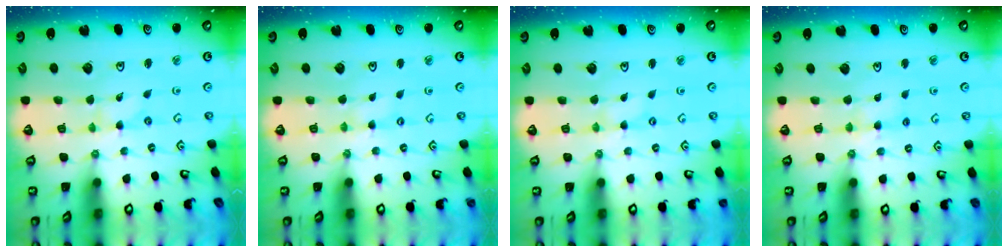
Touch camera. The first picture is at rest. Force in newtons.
{"total": 1.5, "press": 1.5, "slide": 0.2}
{"total": 0.6, "press": 0.6, "slide": 0.1}
{"total": 5.6, "press": 5.6, "slide": 0.6}